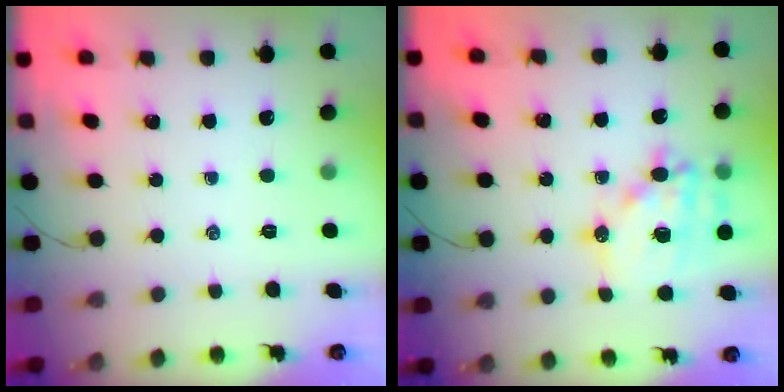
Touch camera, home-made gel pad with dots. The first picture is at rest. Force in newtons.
{"total": 16.3, "press": 15.9, "slide": 3.3}